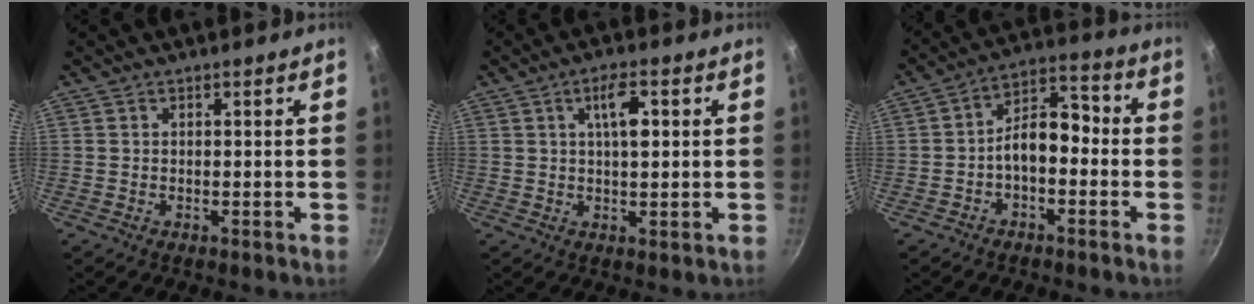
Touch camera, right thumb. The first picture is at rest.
{"total": 6.0, "force": [1.6, 2.1, 5.4], "torque": [-0.080, -0.001, 0.024]}
{"total": 8.7, "force": [-2.2, 5.2, 6.6], "torque": [-0.079, 0.048, -0.047]}